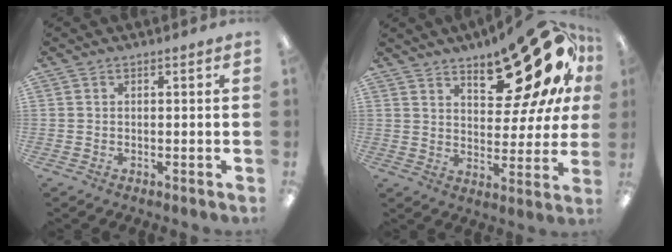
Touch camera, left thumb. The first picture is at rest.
{"total": 20.9, "force": [14.0, 8.7, 12.8], "torque": [-0.169, -0.094, 0.233]}